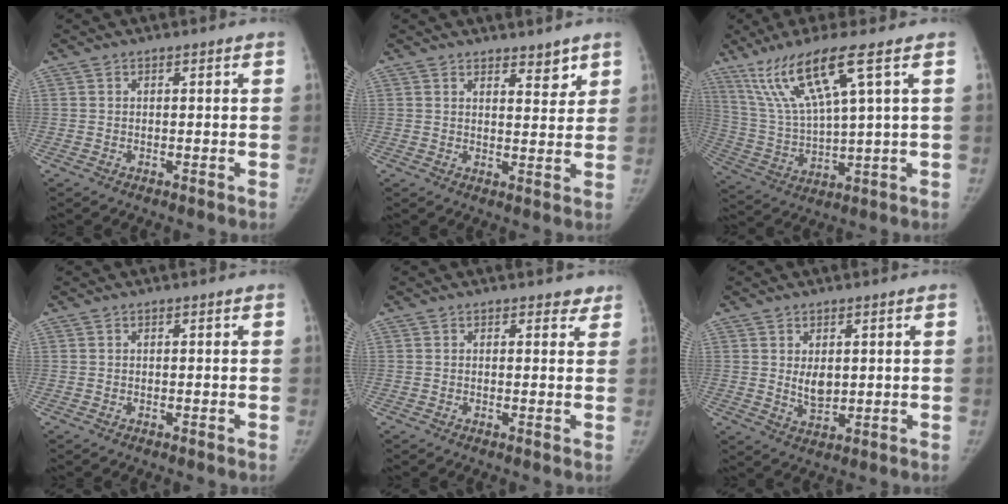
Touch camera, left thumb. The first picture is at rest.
{"total": 3.8, "force": [3.0, 1.6, 1.7], "torque": [0.000, -0.022, 0.044]}
{"total": 13.8, "force": [7.6, 1.3, 11.4], "torque": [-0.247, -0.028, 0.160]}
{"total": 0.0}
{"total": 1.8, "force": [1.5, 1.1, 0.3], "torque": [0.022, -0.007, 0.010]}
{"total": 4.3, "force": [0.9, 2.7, 3.2], "torque": [-0.039, -0.014, 0.024]}